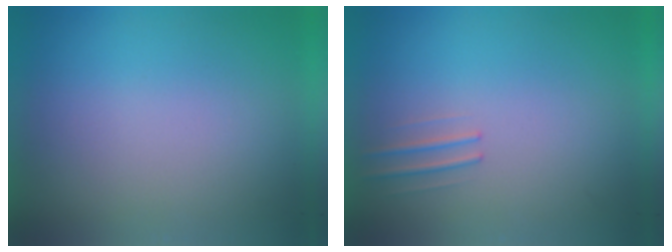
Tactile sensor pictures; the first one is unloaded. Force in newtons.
{"total": 1.1}